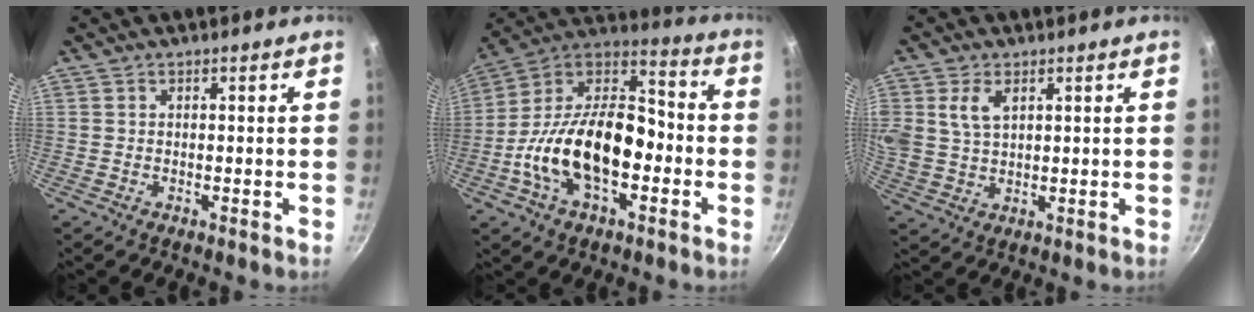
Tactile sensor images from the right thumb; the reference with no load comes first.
{"total": 22.2, "force": [-5.5, 12.6, 17.4], "torque": [-0.289, 0.055, -0.116]}
{"total": 7.2, "force": [2.8, 4.6, 4.8], "torque": [-0.094, -0.004, 0.057]}